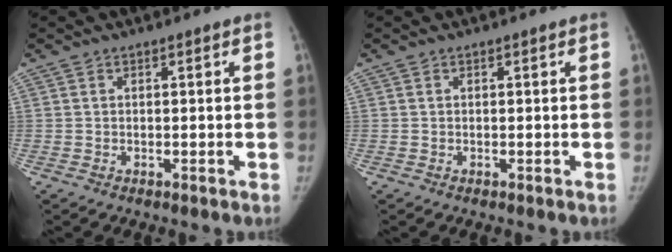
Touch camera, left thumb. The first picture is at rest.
{"total": 0.0}